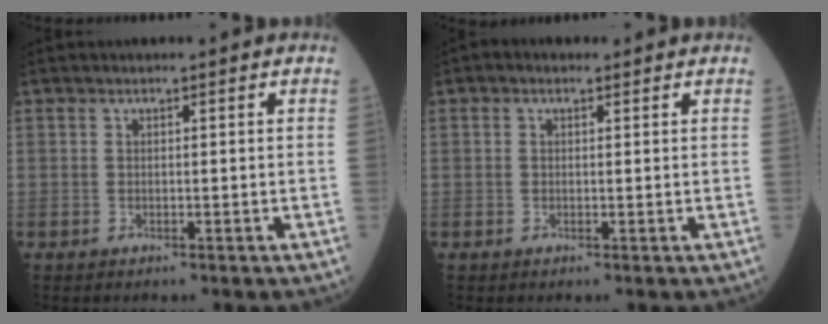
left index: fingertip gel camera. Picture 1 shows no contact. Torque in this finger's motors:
{"motor_torque": [0.89, -1.25, -0.03, 0.06]}